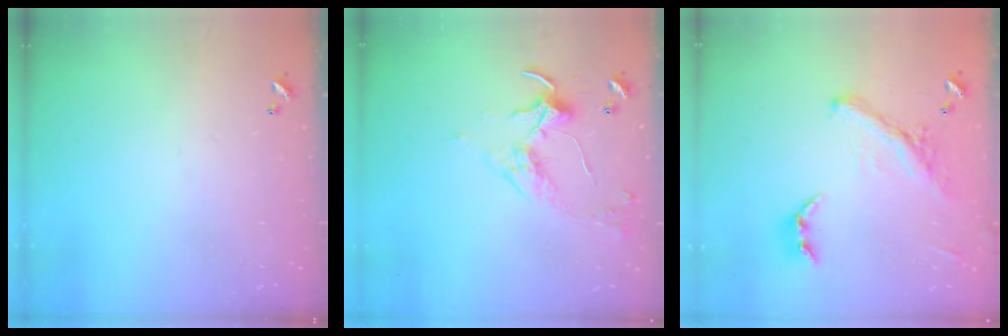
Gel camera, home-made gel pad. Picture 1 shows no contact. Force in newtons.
{"total": 3.5, "press": 3.4, "slide": 0.7}
{"total": 4.4, "press": 4.2, "slide": 1.3}